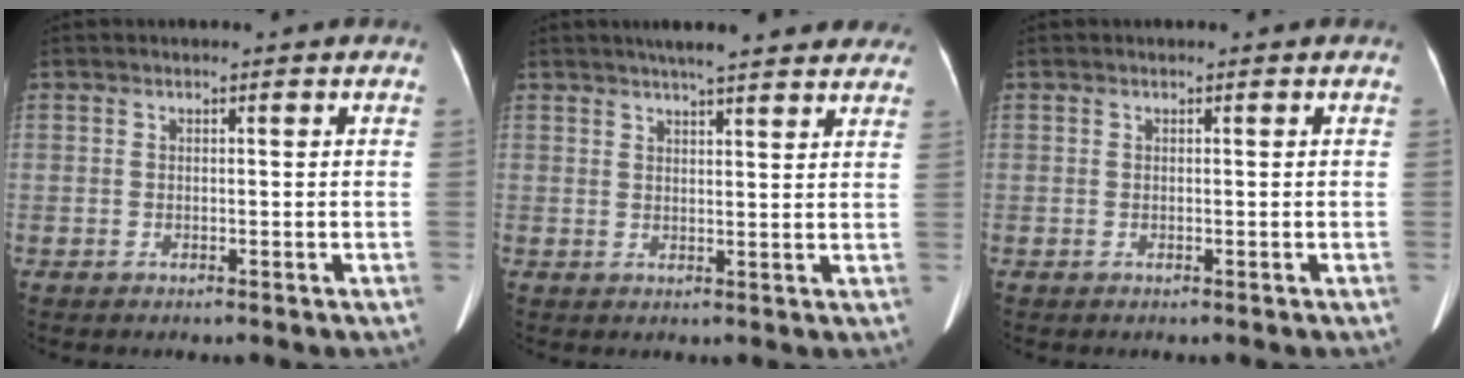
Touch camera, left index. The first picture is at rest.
{"total": 13.2, "force": [11.3, 1.9, 6.5], "torque": [-0.073, 0.023, 0.130]}
{"total": 0.0}